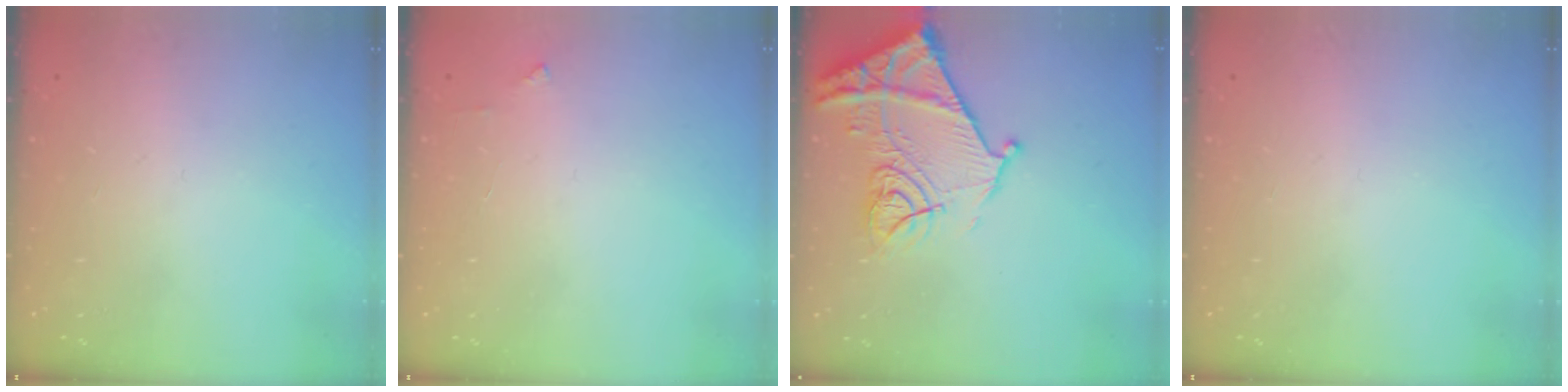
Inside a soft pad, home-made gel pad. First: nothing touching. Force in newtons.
{"total": 2.6, "press": 2.6, "slide": 0.2}
{"total": 15.3, "press": 15.3, "slide": 1.6}
{"total": 0.0}